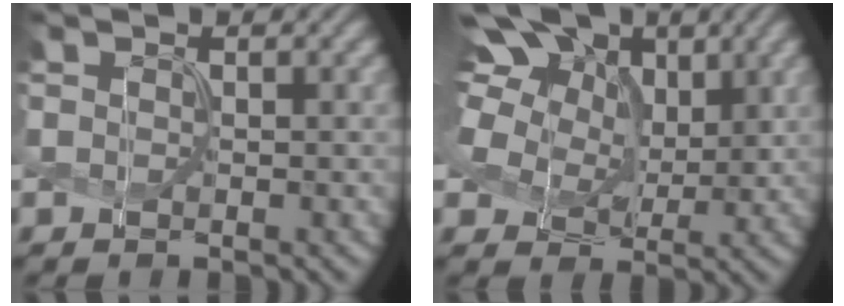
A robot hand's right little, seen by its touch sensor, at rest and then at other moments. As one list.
[{"total": 12.6, "force": [5.8, 8.1, 7.8], "torque": [-0.164, 0.031, 0.081]}]